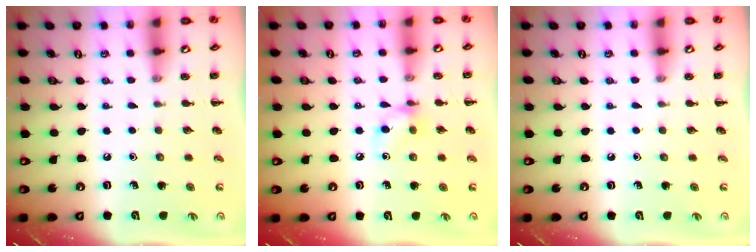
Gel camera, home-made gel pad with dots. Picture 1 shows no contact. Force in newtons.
{"total": 7.2, "press": 7.2, "slide": 1.0}
{"total": 0.7, "press": 0.6, "slide": 0.4}